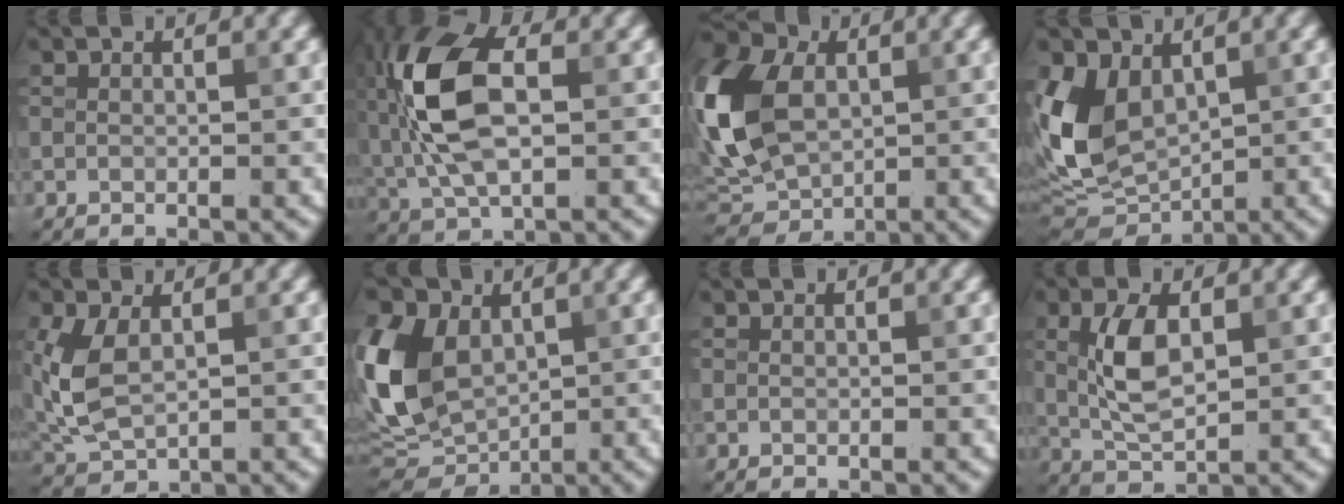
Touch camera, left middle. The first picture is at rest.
{"total": 9.7, "force": [0.8, 5.2, 8.2], "torque": [-0.176, 0.013, 0.007]}
{"total": 11.9, "force": [0.9, 8.2, 8.5], "torque": [-0.215, 0.017, -0.001]}
{"total": 7.6, "force": [1.5, 5.1, 5.5], "torque": [-0.119, -0.008, 0.025]}
{"total": 5.1, "force": [0.6, 3.1, 4.0], "torque": [-0.104, -0.001, 0.016]}
{"total": 10.5, "force": [1.2, 7.3, 7.5], "torque": [-0.184, 0.007, 0.008]}
{"total": 0.0}
{"total": 4.4, "force": [0.5, 2.0, 3.8], "torque": [-0.084, 0.003, 0.013]}